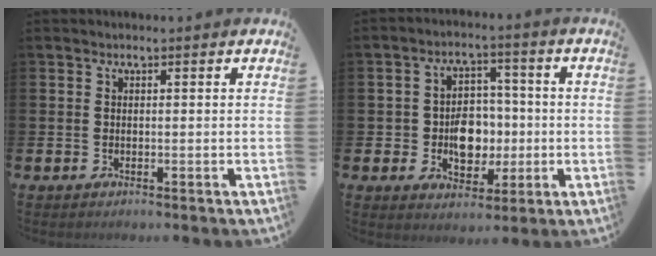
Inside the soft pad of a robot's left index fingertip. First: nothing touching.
{"total": 6.5, "force": [-1.2, 5.2, 3.7], "torque": [-0.062, 0.011, -0.027]}